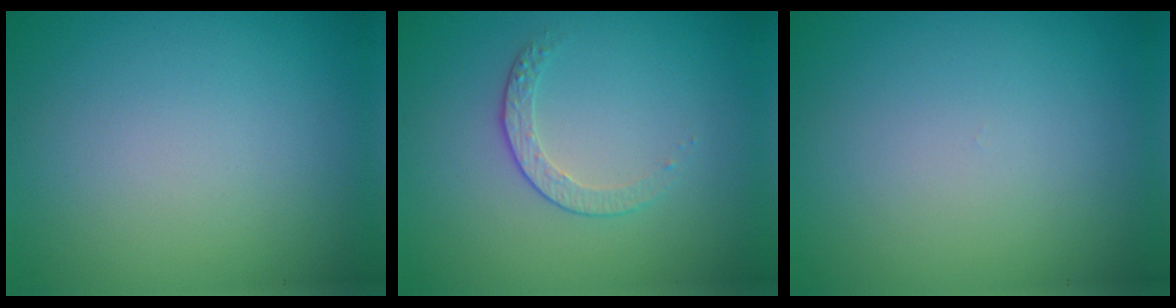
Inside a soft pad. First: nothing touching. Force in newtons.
{"total": 1.6, "press": 1.0, "slide": 1.3}
{"total": 0.0}